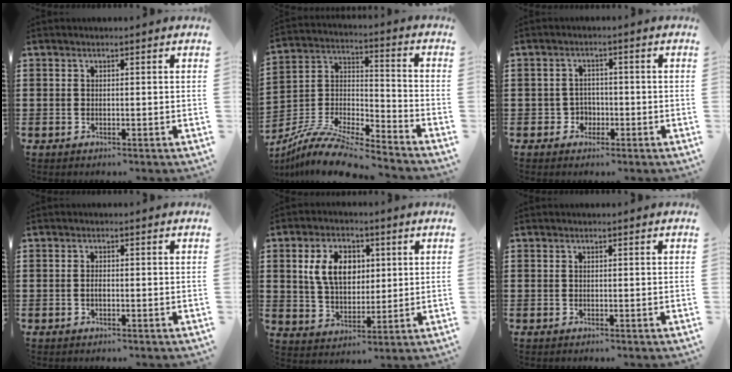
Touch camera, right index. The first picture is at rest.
{"total": 10.5, "force": [-9.6, 1.4, 4.2], "torque": [-0.090, 0.012, -0.193]}
{"total": 2.2, "force": [-1.0, 1.9, 0.6], "torque": [-0.018, 0.002, -0.023]}
{"total": 1.0, "force": [-0.3, 0.4, 0.8], "torque": [-0.018, -0.003, -0.004]}
{"total": 7.7, "force": [2.0, 5.0, 5.5], "torque": [-0.127, 0.009, 0.031]}
{"total": 0.0}